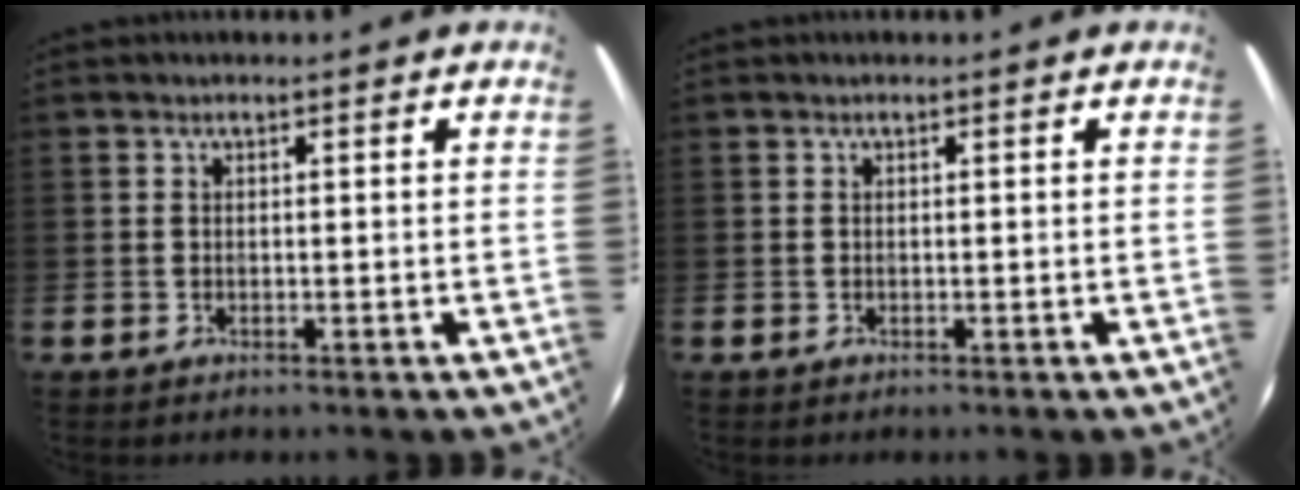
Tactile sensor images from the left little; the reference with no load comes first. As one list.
[{"total": 0.0}]